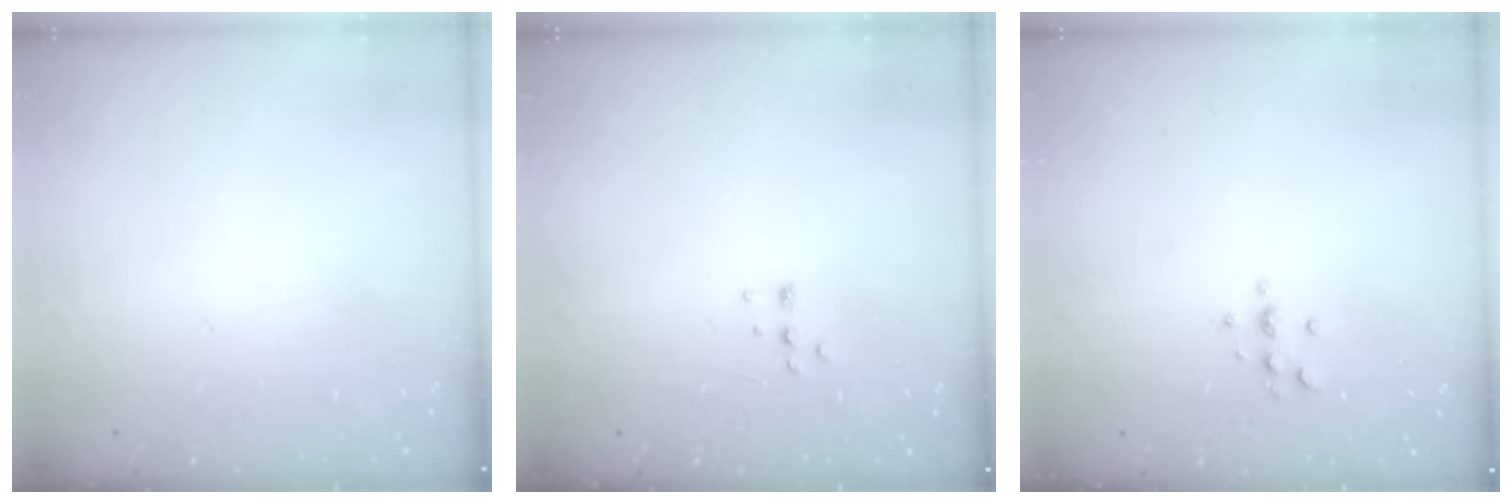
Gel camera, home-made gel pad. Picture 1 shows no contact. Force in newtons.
{"total": 3.4, "press": 3.3, "slide": 0.6}
{"total": 3.4, "press": 3.4, "slide": 0.4}